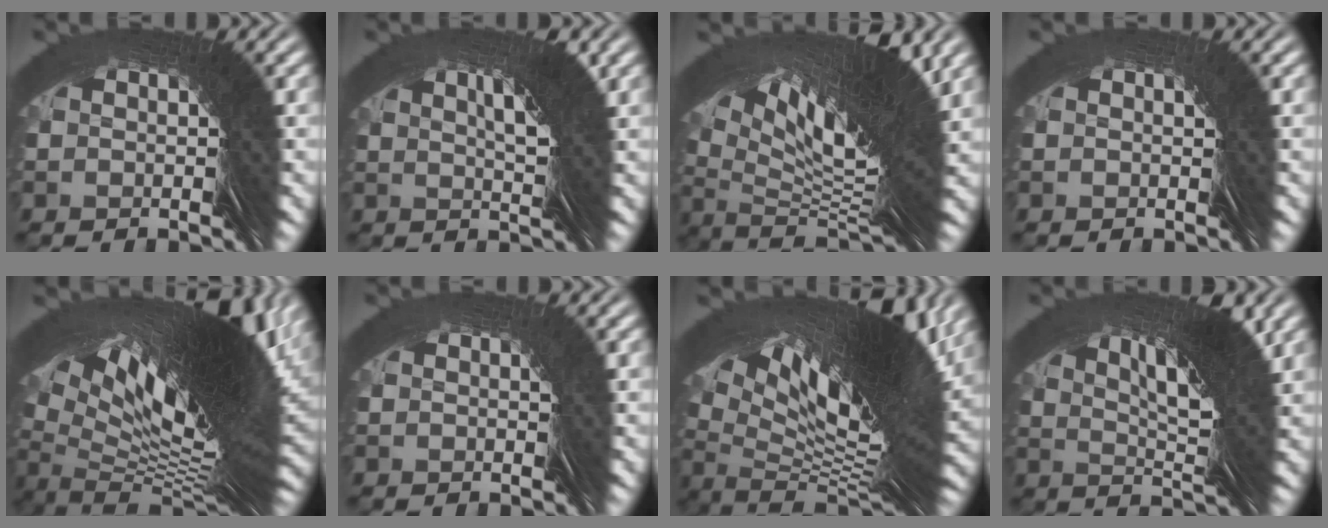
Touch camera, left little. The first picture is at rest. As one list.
[{"total": 4.9, "force": [1.8, -4.5, 1.0], "torque": [0.021, 0.045, 0.023]}, {"total": 9.9, "force": [3.7, 0.0, 9.2], "torque": [-0.113, 0.043, 0.054]}, {"total": 0.9, "force": [0.0, -0.5, -0.8], "torque": [0.013, 0.005, 0.000]}, {"total": 14.6, "force": [2.9, 3.7, 13.8], "torque": [-0.185, 0.024, 0.051]}, {"total": 0.9, "force": [0.0, -0.4, -0.8], "torque": [0.012, 0.004, -0.001]}, {"total": 12.3, "force": [3.2, 1.6, 11.8], "torque": [-0.151, 0.033, 0.050]}, {"total": 5.9, "force": [2.7, -3.8, 3.7], "torque": [-0.007, 0.056, 0.032]}]